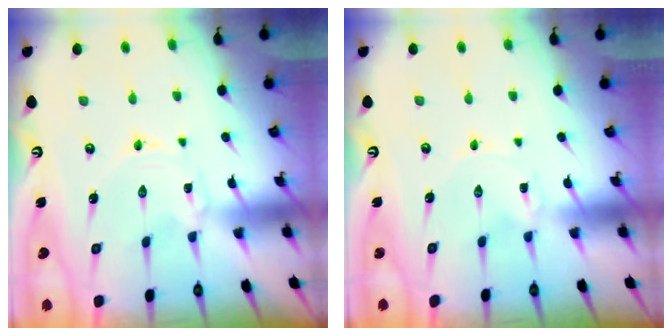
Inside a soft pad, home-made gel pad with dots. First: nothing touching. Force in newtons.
{"total": 0.0}